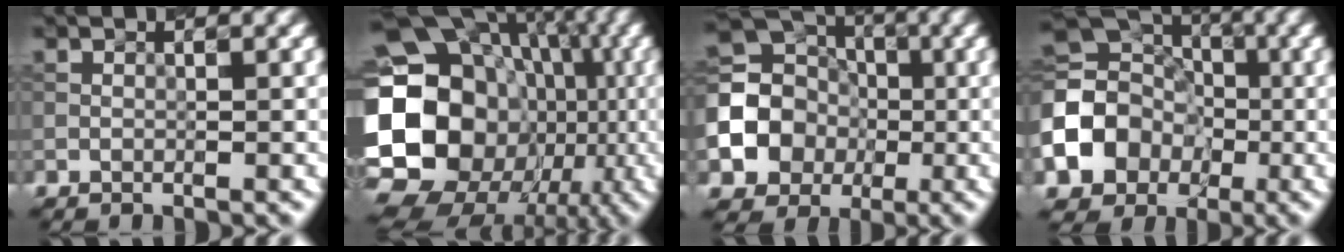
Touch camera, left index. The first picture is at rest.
{"total": 22.0, "force": [-1.6, 18.7, 11.4], "torque": [-0.204, 0.018, -0.054]}
{"total": 9.0, "force": [-1.4, 8.1, 3.6], "torque": [-0.063, -0.010, -0.046]}
{"total": 11.4, "force": [-2.7, 10.0, 4.9], "torque": [-0.110, -0.014, -0.068]}